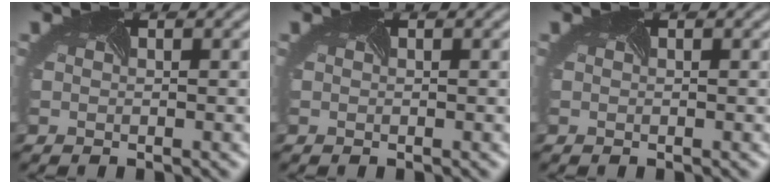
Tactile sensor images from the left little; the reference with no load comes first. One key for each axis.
{"total": 0.0}
{"total": 0.0}